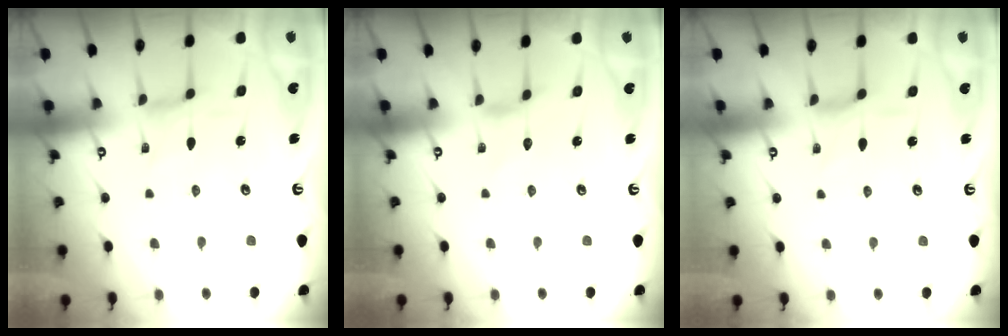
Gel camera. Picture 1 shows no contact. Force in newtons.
{"total": 0.5, "press": 0.5, "slide": 0.1}
{"total": 2.1, "press": 2.1, "slide": 0.5}